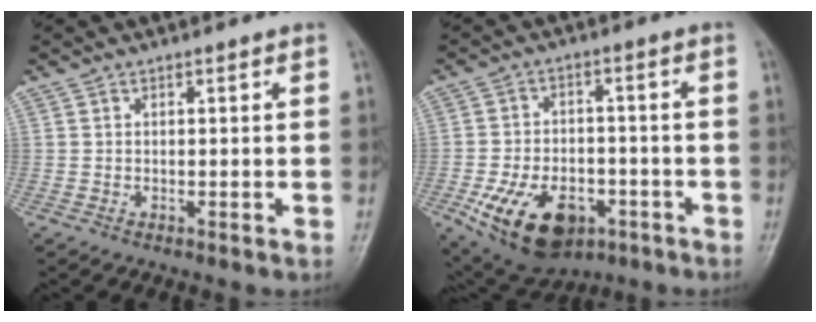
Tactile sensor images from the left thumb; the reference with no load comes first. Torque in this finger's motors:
{"motor_torque": [-0.58, 2.03, 1.39, 0.84, 0.16]}